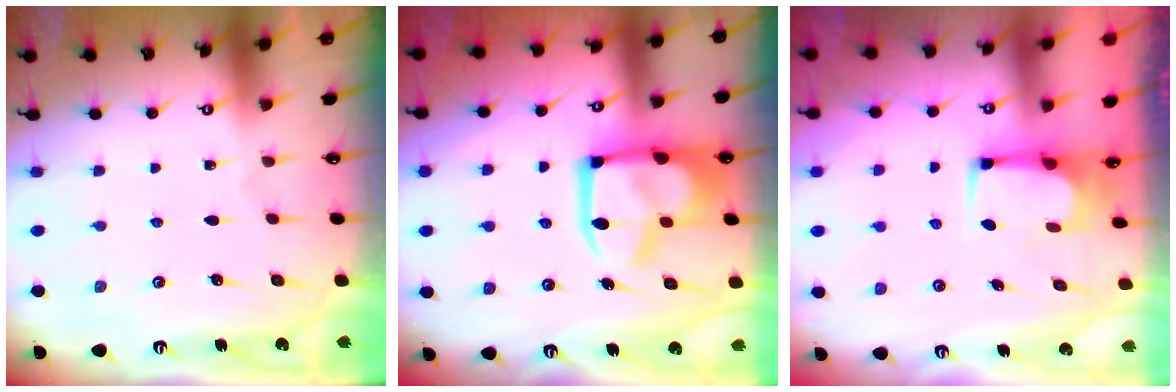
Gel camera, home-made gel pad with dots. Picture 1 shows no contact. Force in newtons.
{"total": 17.0, "press": 16.9, "slide": 2.0}
{"total": 2.2, "press": 2.2, "slide": 0.2}